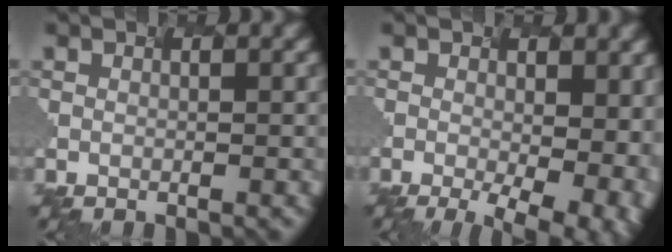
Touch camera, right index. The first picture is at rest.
{"total": 6.3, "force": [-2.1, 2.2, 5.6], "torque": [-0.054, -0.024, 0.013]}